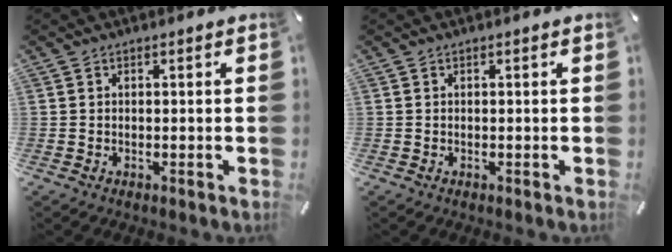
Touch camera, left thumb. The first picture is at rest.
{"total": 0.0}